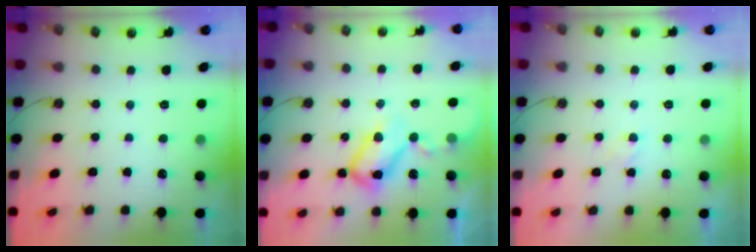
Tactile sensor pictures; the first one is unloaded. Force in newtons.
{"total": 10.7, "press": 10.6, "slide": 1.5}
{"total": 2.2, "press": 2.2, "slide": 0.3}